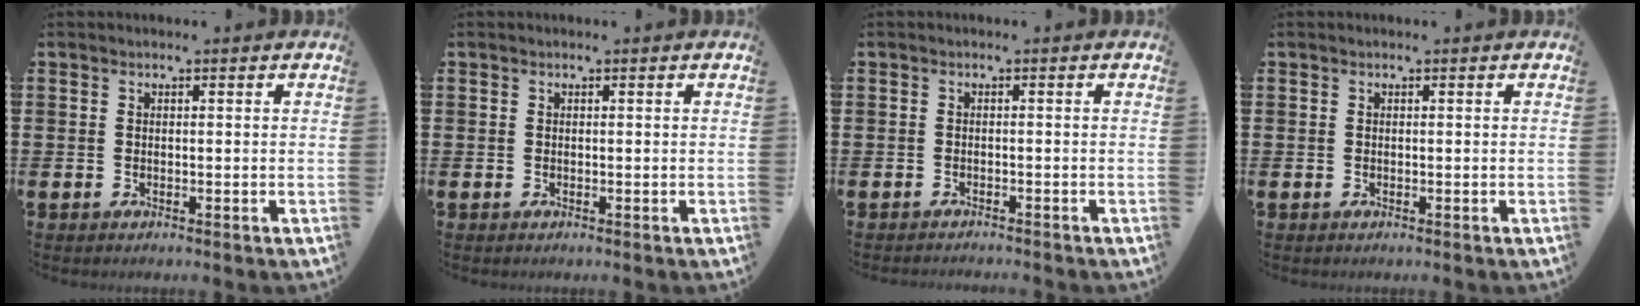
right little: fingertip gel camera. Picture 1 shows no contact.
{"total": 0.0}
{"total": 0.8, "force": [-0.7, -0.1, -0.1], "torque": [0.000, 0.000, -0.016]}
{"total": 0.0}